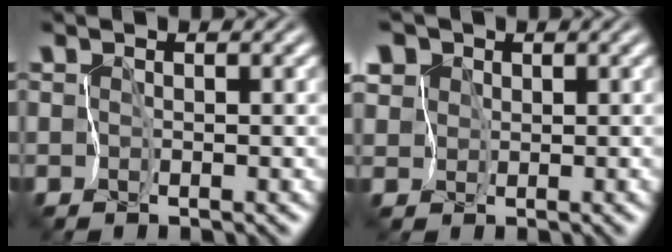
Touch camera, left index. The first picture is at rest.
{"total": 8.0, "force": [4.4, 5.8, 3.4], "torque": [-0.075, 0.024, 0.046]}